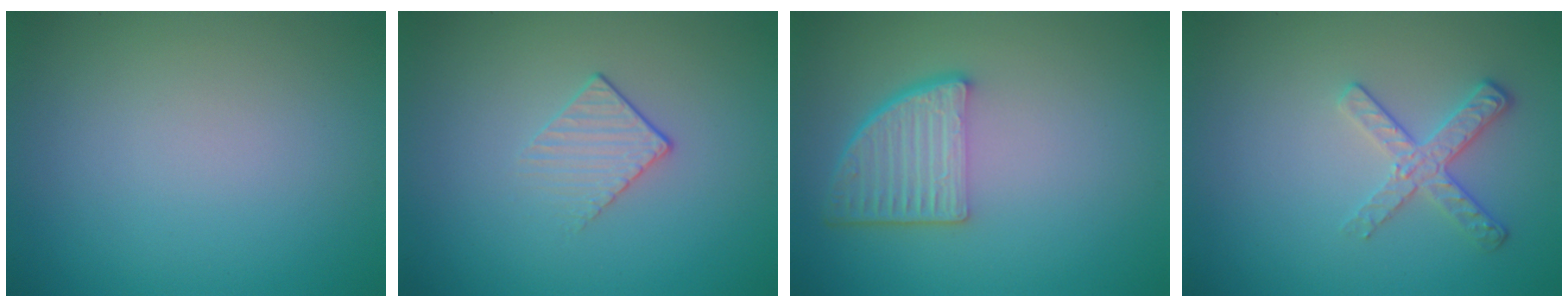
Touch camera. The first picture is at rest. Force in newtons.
{"total": 1.5, "press": 0.9, "slide": 1.2}
{"total": 4.5, "press": 3.3, "slide": 3.1}
{"total": 2.6, "press": 2.4, "slide": 1.2}